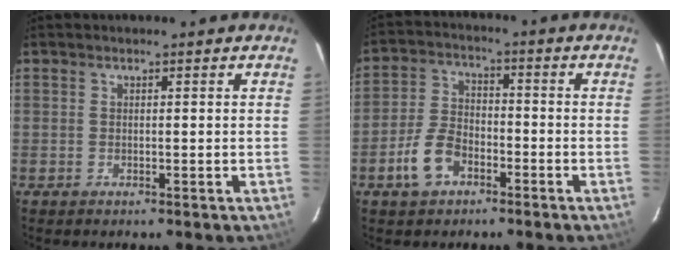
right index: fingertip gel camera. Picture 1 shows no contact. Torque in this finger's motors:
{"motor_torque": [0.81, -0.69, 0.32, 0.01]}